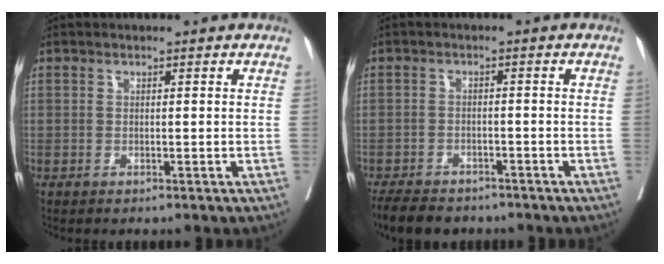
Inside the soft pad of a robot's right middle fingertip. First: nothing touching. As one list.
[{"total": 7.4, "force": [-6.4, 2.8, 2.7], "torque": [-0.043, -0.009, -0.095]}]